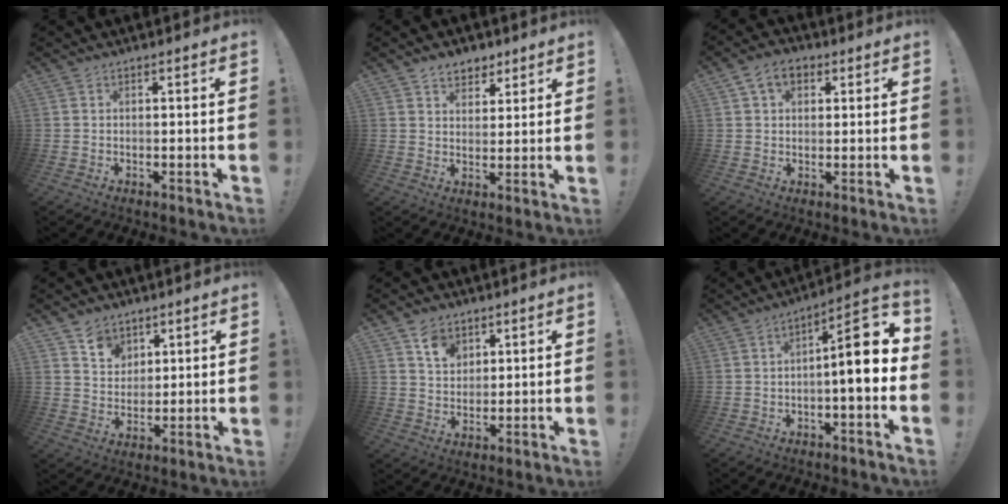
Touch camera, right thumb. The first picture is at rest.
{"total": 6.3, "force": [4.4, 4.3, 1.5], "torque": [-0.015, -0.026, 0.082]}
{"total": 6.9, "force": [2.8, 4.8, 4.1], "torque": [-0.069, 0.006, 0.055]}
{"total": 7.5, "force": [4.9, 5.6, 1.3], "torque": [-0.022, -0.034, 0.096]}
{"total": 7.9, "force": [4.6, 5.9, 2.6], "torque": [-0.032, -0.025, 0.085]}
{"total": 11.6, "force": [0.2, 2.8, 11.3], "torque": [-0.168, -0.004, -0.005]}